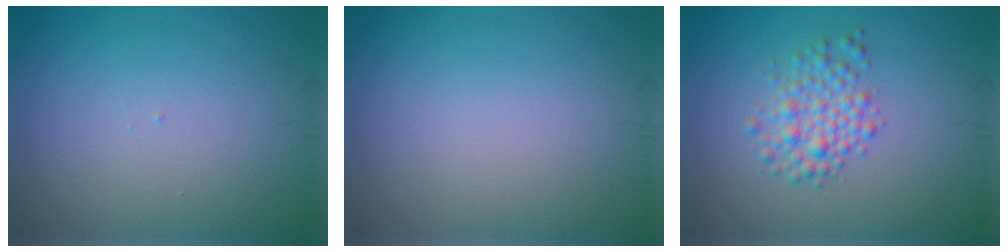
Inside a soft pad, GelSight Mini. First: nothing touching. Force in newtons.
{"total": 0.0}
{"total": 2.9, "press": 2.9, "slide": 0.0}